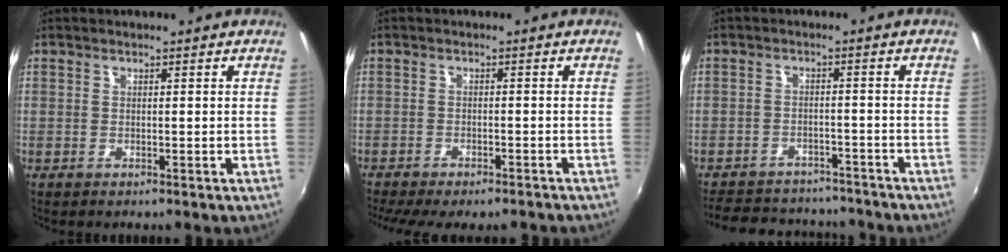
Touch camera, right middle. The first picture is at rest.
{"total": 8.8, "force": [-7.5, 1.7, 4.4], "torque": [-0.101, -0.034, -0.116]}
{"total": 15.2, "force": [-13.0, 6.1, 4.8], "torque": [-0.118, 0.026, -0.174]}